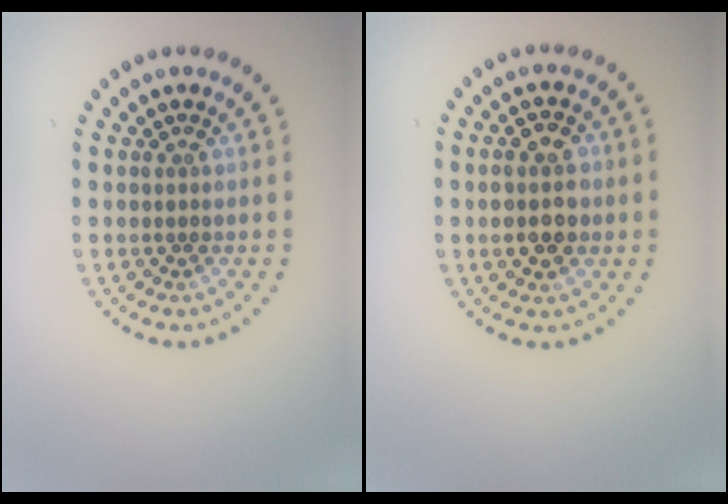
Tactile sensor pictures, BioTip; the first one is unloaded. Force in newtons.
{"total": 3.8, "press": 3.8, "slide": 0.2}